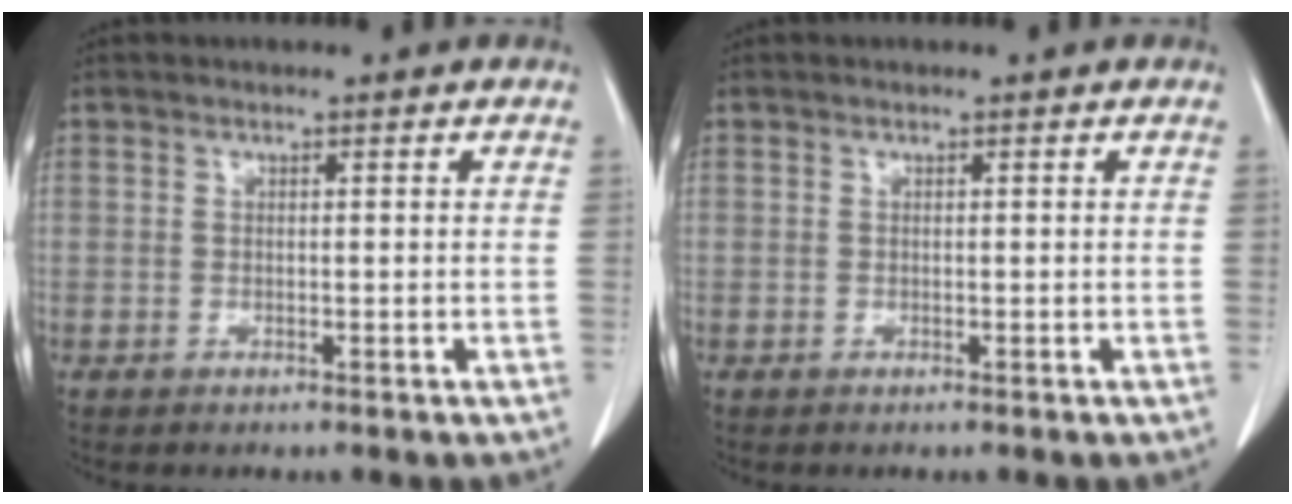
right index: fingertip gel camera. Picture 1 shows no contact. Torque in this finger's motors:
{"motor_torque": [-0.02, -0.02, 0.00, 0.00]}